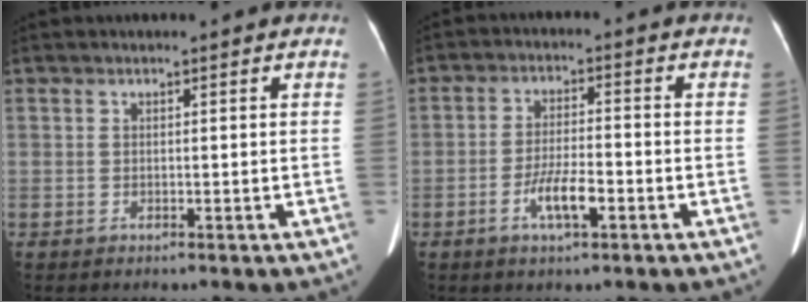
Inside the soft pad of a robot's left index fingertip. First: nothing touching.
{"total": 5.7, "force": [-2.6, 1.3, 4.9], "torque": [-0.096, 0.000, -0.046]}